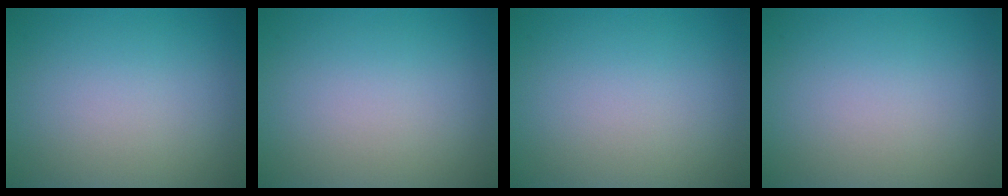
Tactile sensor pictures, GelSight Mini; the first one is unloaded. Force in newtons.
{"total": 0.0}
{"total": 0.0}
{"total": 0.0}